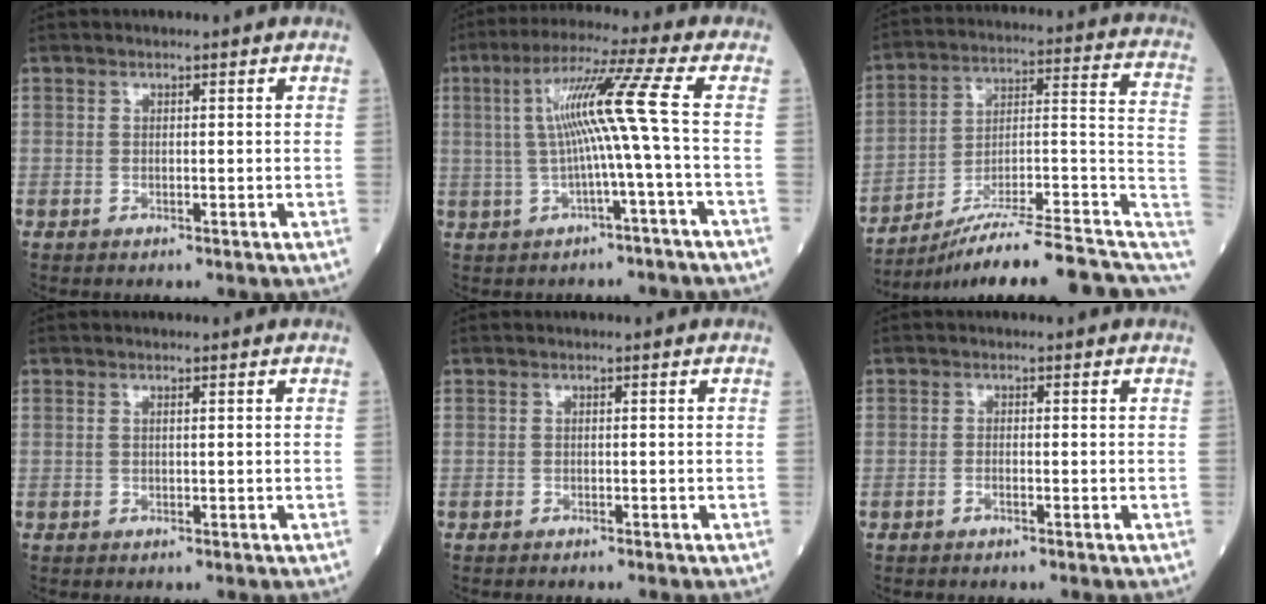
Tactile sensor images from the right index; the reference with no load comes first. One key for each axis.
{"total": 9.1, "fx": 0.0, "fy": -2.2, "fz": 8.8, "tx": -0.165, "ty": 0.024, "tz": 0.010}
{"total": 20.2, "fx": -15.4, "fy": 2.3, "fz": 12.9, "tx": -0.136, "ty": 0.036, "tz": -0.235}
{"total": 0.0}
{"total": 1.1, "fx": -1.0, "fy": -0.1, "fz": 0.4, "tx": -0.005, "ty": 0.000, "tz": -0.012}
{"total": 0.7, "fx": -0.5, "fy": 0.1, "fz": 0.5, "tx": -0.011, "ty": 0.001, "tz": -0.010}